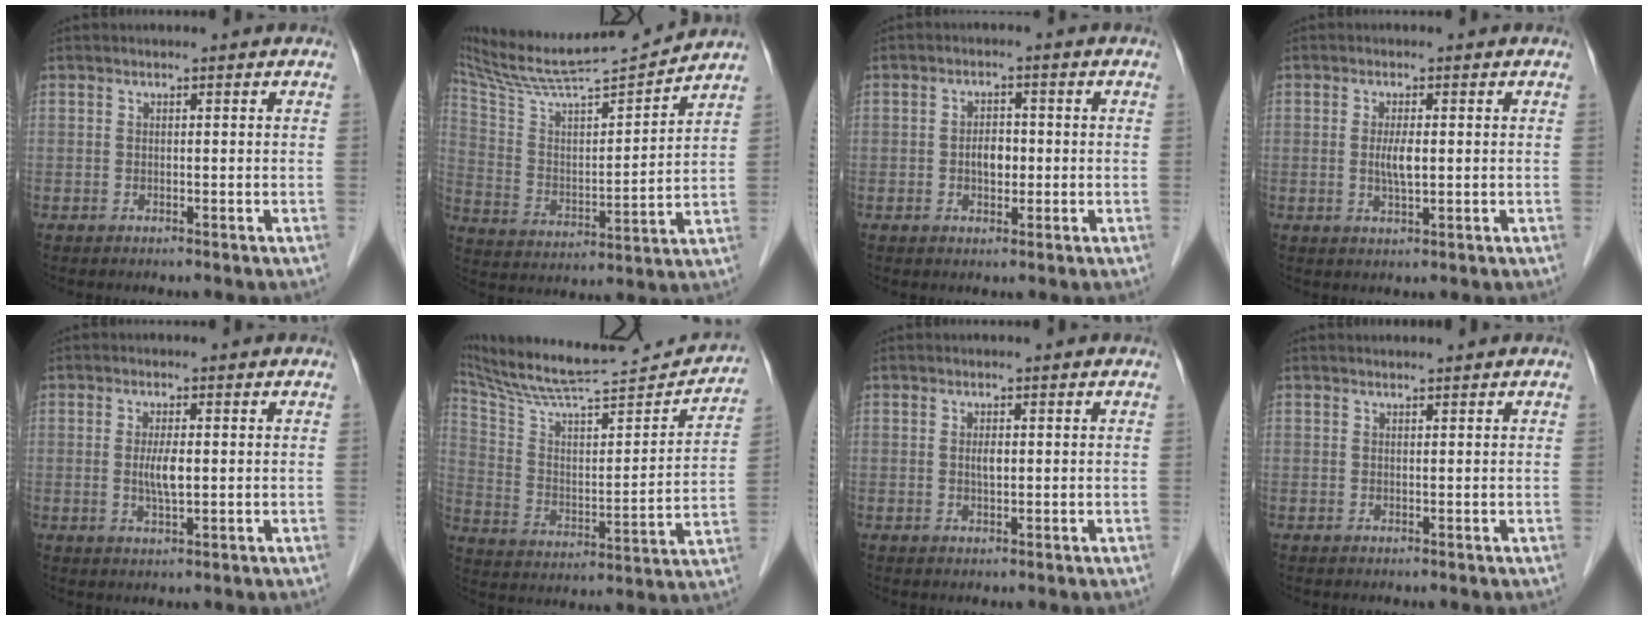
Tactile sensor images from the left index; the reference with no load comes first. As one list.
[{"total": 16.8, "force": [15.9, -0.7, 5.4], "torque": [-0.107, -0.006, 0.272]}, {"total": 3.0, "force": [-0.4, 1.8, 2.3], "torque": [-0.040, 0.006, -0.004]}, {"total": 2.7, "force": [0.1, 0.5, 2.7], "torque": [-0.055, -0.004, 0.005]}, {"total": 3.2, "force": [0.1, 0.6, 3.2], "torque": [-0.064, -0.005, 0.005]}, {"total": 24.1, "force": [22.5, 1.6, 8.5], "torque": [-0.144, -0.027, 0.335]}, {"total": 1.2, "force": [0.3, 0.4, 1.1], "torque": [-0.021, -0.002, 0.005]}, {"total": 1.1, "force": [1.1, -0.1, 0.2], "torque": [-0.005, 0.008, 0.022]}]